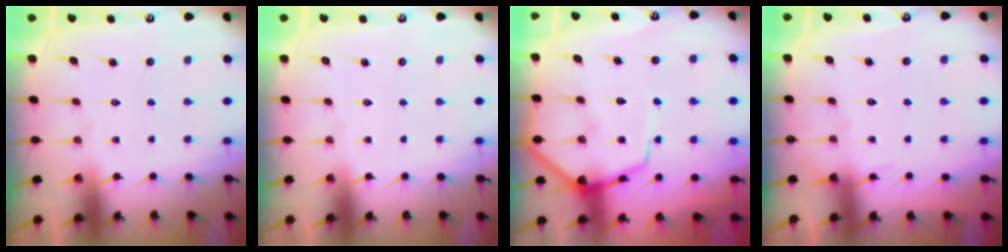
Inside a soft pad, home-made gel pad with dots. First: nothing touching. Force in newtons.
{"total": 0.0}
{"total": 11.0, "press": 10.9, "slide": 1.0}
{"total": 1.9, "press": 1.9, "slide": 0.3}